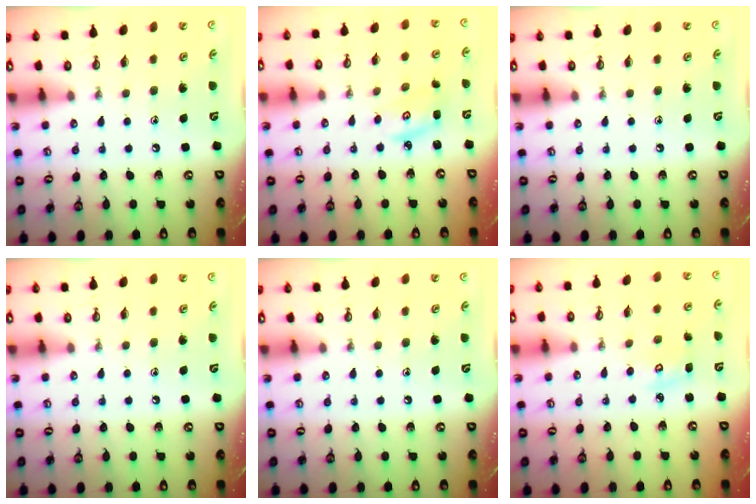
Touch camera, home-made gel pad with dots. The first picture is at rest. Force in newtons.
{"total": 2.9, "press": 2.9, "slide": 0.4}
{"total": 0.0}
{"total": 0.0}
{"total": 0.0}
{"total": 2.9, "press": 2.9, "slide": 0.2}